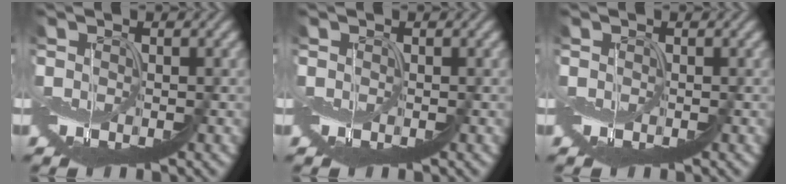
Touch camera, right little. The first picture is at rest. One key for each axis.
{"total": 0.0}
{"total": 0.0}